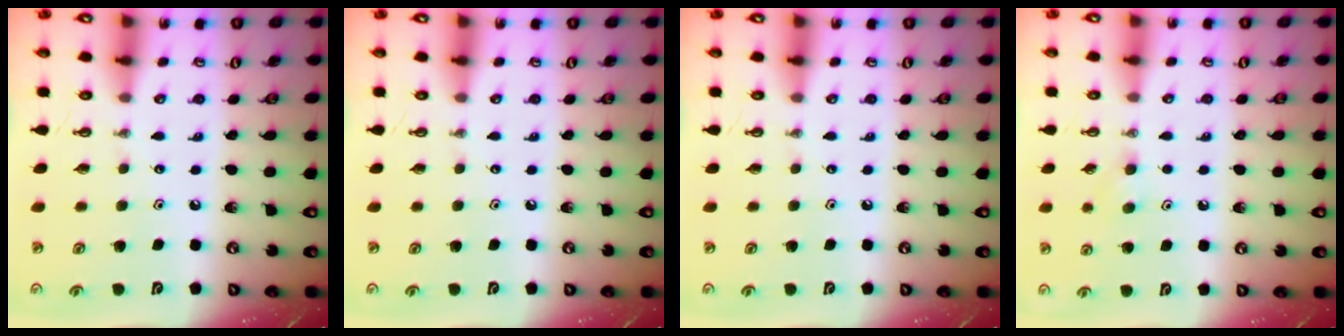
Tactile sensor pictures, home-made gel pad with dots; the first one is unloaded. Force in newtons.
{"total": 0.0}
{"total": 0.0}
{"total": 3.3, "press": 3.1, "slide": 1.1}